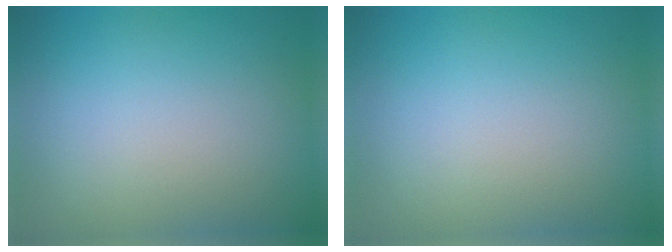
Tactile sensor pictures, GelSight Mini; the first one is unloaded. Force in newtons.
{"total": 0.0}